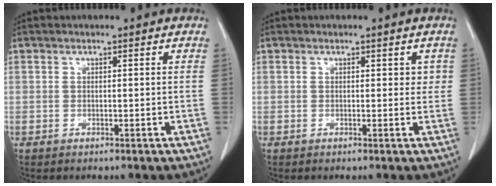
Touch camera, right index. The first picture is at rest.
{"total": 1.5, "force": [0.5, 1.1, 1.0], "torque": [-0.006, 0.004, 0.005]}